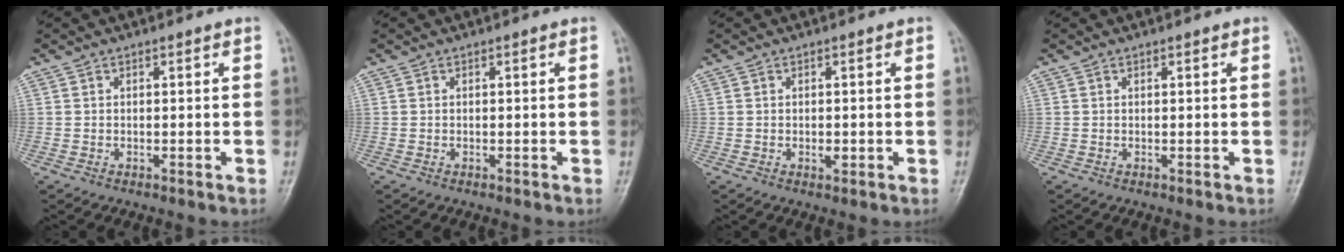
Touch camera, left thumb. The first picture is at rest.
{"total": 0.0}
{"total": 1.4, "force": [-0.1, 0.8, 1.0], "torque": [-0.014, -0.002, -0.002]}
{"total": 0.0}